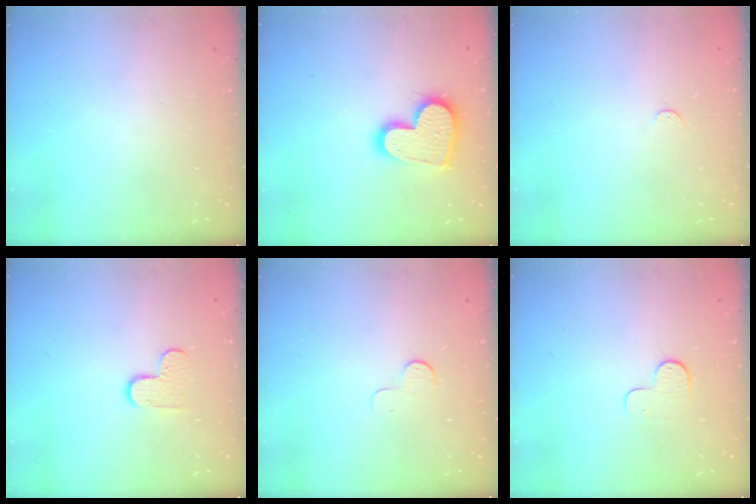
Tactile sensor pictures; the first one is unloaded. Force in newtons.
{"total": 15.2, "press": 15.2, "slide": 0.9}
{"total": 2.5, "press": 2.5, "slide": 0.3}
{"total": 6.0, "press": 5.9, "slide": 0.6}
{"total": 3.3, "press": 3.3, "slide": 0.4}
{"total": 4.6, "press": 4.6, "slide": 0.4}